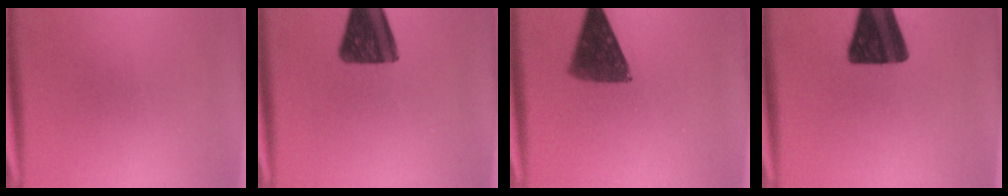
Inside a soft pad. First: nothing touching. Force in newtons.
{"total": 13.0}
{"total": 10.4}
{"total": 16.4}